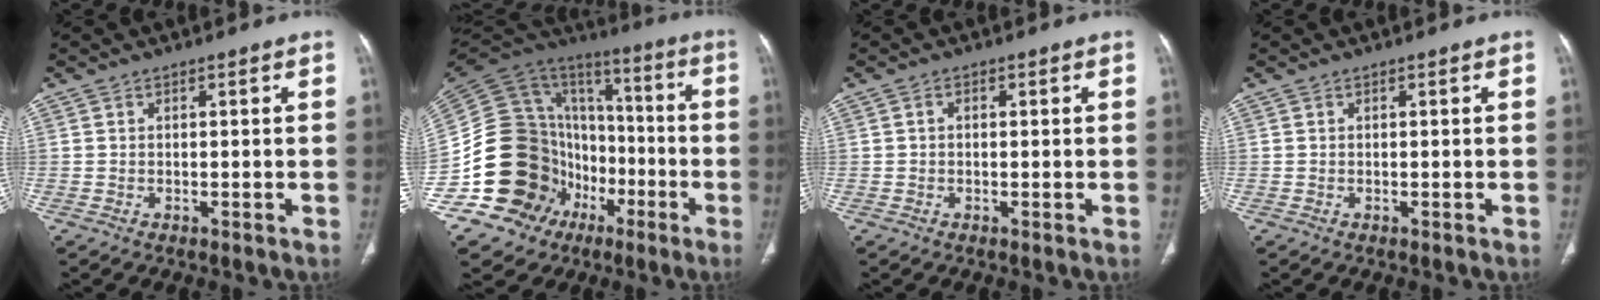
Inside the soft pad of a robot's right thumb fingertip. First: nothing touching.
{"total": 28.9, "force": [-8.7, 23.5, 14.4], "torque": [-0.242, 0.110, -0.131]}
{"total": 0.8, "force": [0.1, 0.6, 0.5], "torque": [-0.006, 0.002, -0.002]}
{"total": 0.0}